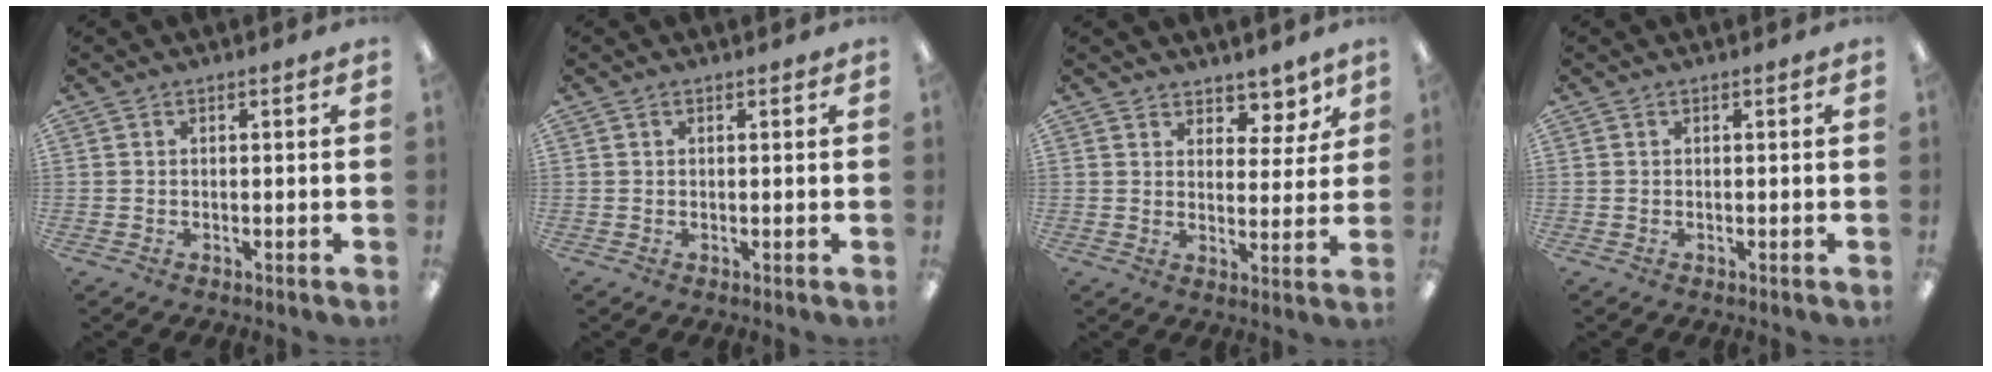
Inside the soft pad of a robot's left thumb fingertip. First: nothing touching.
{"total": 0.7, "force": [0.5, 0.3, 0.3], "torque": [-0.006, 0.002, 0.009]}
{"total": 6.1, "force": [5.1, 3.1, 0.9], "torque": [-0.001, -0.042, 0.089]}
{"total": 0.0}